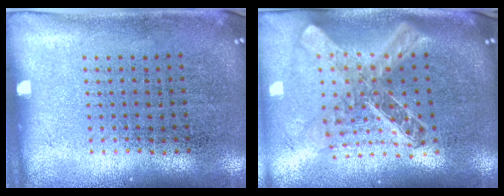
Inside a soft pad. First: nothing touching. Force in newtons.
{"total": 2.6, "press": 2.0, "slide": 1.6}